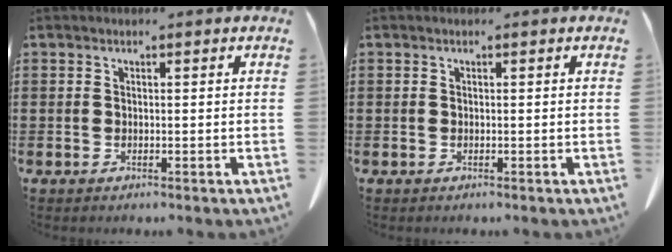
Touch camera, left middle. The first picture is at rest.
{"total": 0.0}